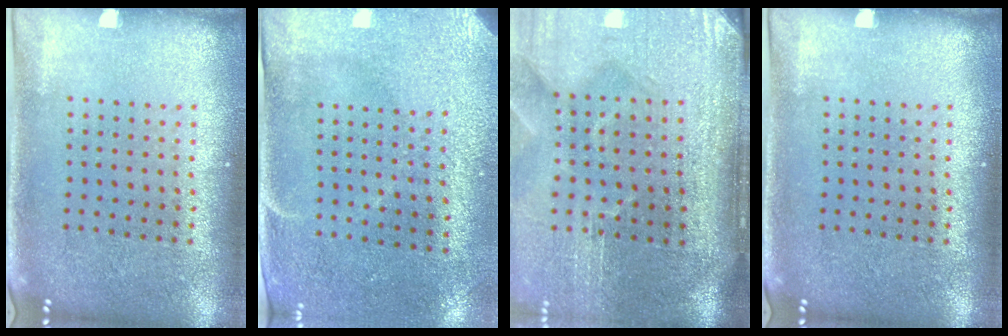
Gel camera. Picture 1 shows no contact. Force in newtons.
{"total": 2.9, "press": 2.4, "slide": 1.6}
{"total": 5.0, "press": 4.2, "slide": 2.6}
{"total": 0.0}